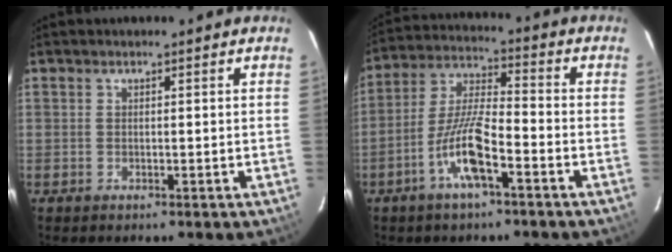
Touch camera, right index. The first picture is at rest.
{"total": 10.3, "force": [-5.2, 2.0, 8.7], "torque": [-0.185, 0.001, -0.101]}